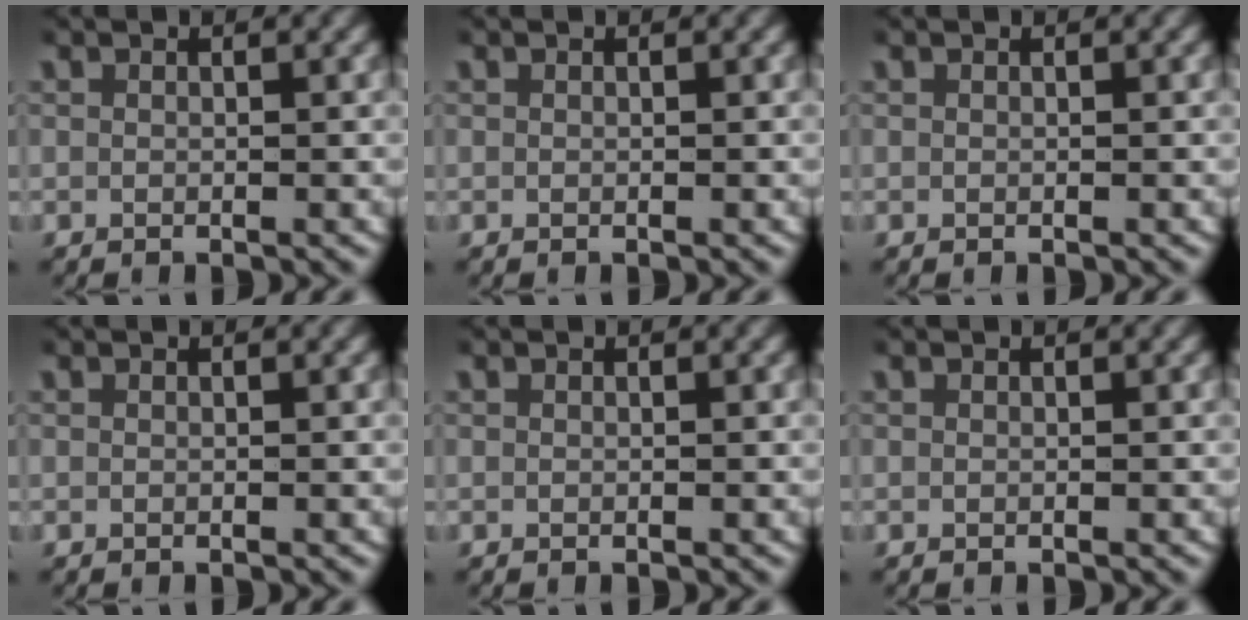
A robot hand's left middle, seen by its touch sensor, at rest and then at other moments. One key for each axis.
{"total": 0.0}
{"total": 0.0}
{"total": 0.0}
{"total": 0.0}
{"total": 0.0}